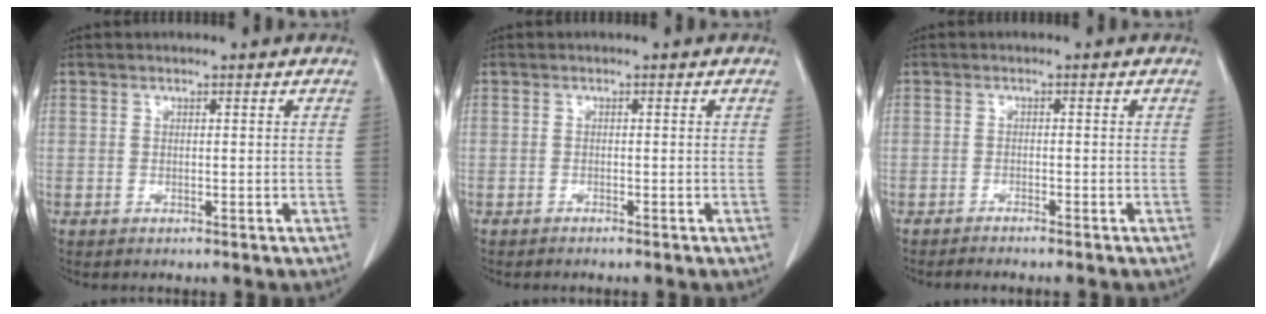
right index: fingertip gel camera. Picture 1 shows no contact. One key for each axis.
{"total": 1.2, "fx": -1.1, "fy": -0.1, "fz": 0.6, "tx": -0.010, "ty": 0.000, "tz": -0.013}
{"total": 3.4, "fx": -3.0, "fy": -0.3, "fz": 1.6, "tx": -0.018, "ty": -0.002, "tz": -0.043}